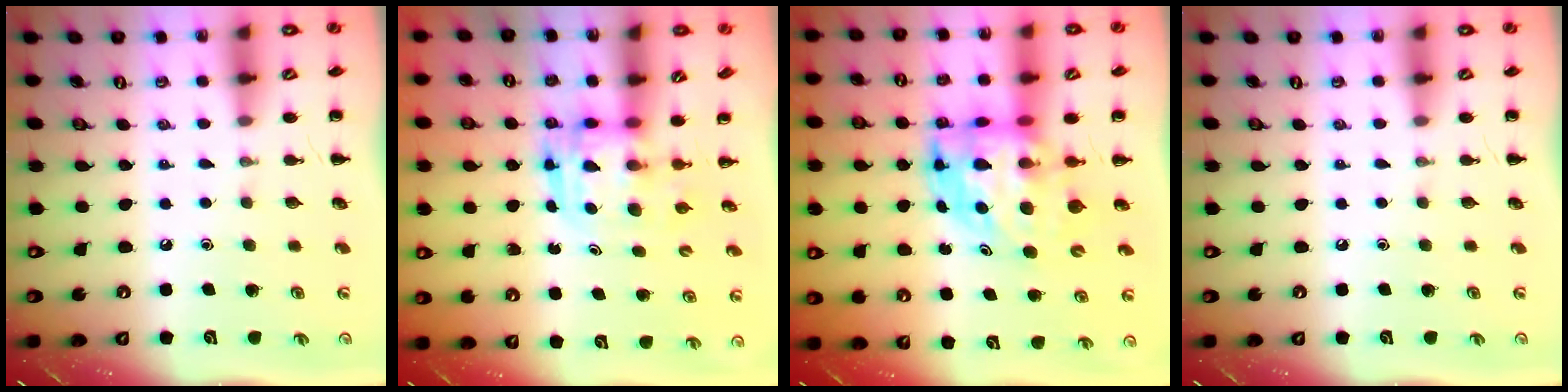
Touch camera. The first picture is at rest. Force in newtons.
{"total": 3.4, "press": 3.4, "slide": 0.3}
{"total": 8.4, "press": 8.1, "slide": 2.2}
{"total": 0.0}